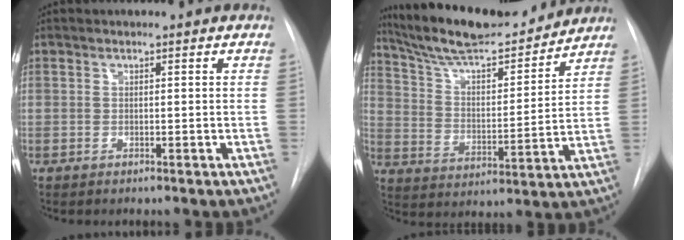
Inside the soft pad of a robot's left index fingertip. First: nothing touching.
{"total": 18.4, "force": [16.5, 3.1, 7.5], "torque": [-0.130, 0.009, 0.270]}